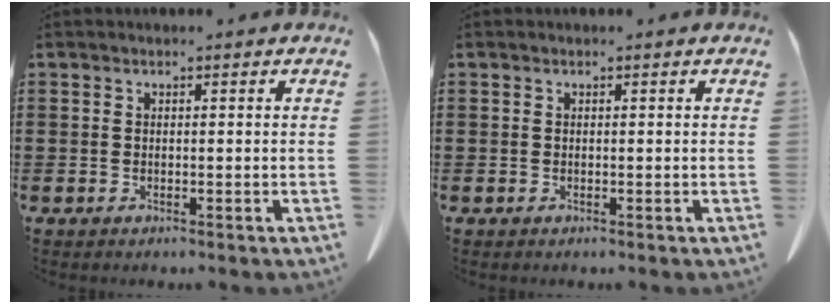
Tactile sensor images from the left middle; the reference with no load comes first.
{"total": 0.0}